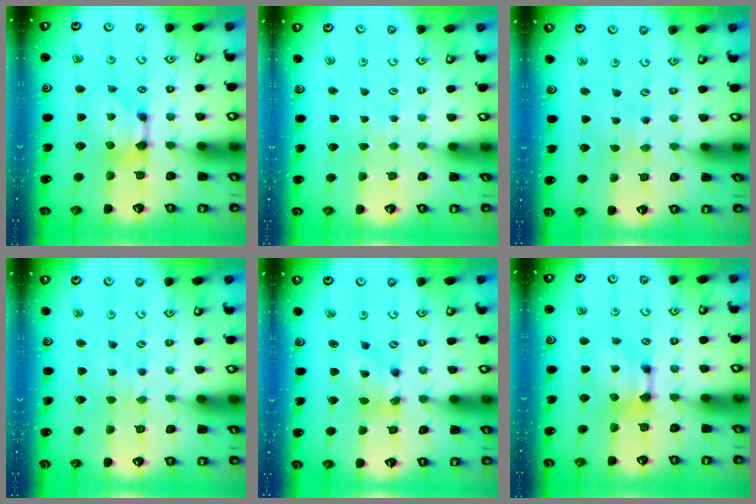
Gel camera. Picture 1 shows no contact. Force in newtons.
{"total": 4.4, "press": 4.4, "slide": 0.3}
{"total": 3.6, "press": 3.6, "slide": 0.1}
{"total": 2.4, "press": 2.4, "slide": 0.1}
{"total": 1.7, "press": 1.0, "slide": 1.4}
{"total": 0.0}